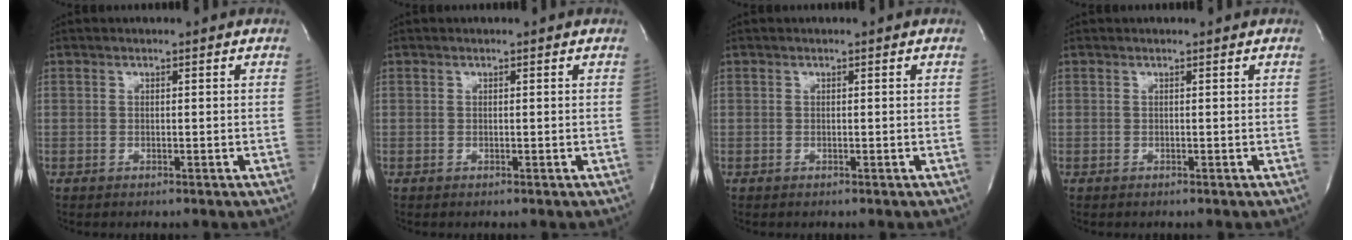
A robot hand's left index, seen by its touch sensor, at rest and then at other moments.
{"total": 0.0}
{"total": 0.0}
{"total": 0.0}